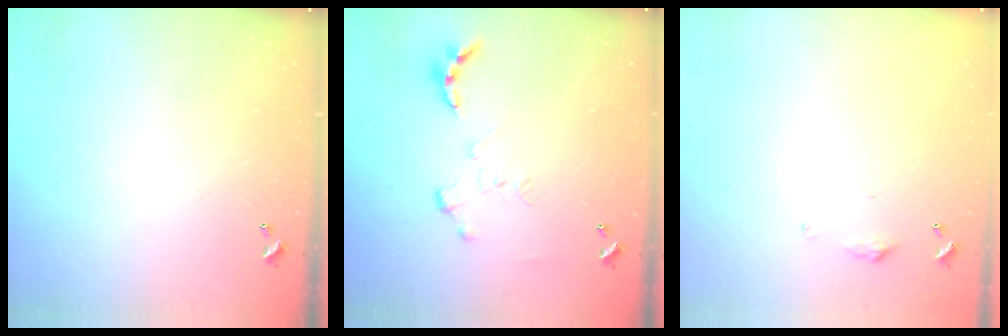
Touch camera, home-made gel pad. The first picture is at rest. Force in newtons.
{"total": 0.0}
{"total": 5.0, "press": 4.9, "slide": 0.8}